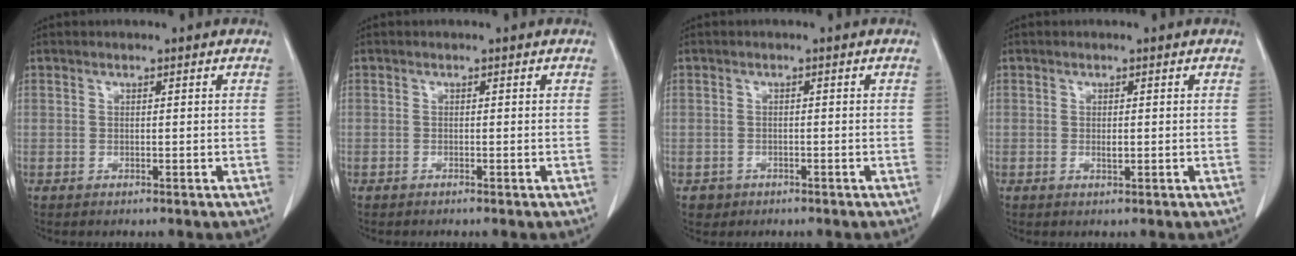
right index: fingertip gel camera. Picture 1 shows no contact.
{"total": 0.0}
{"total": 1.7, "force": [-0.9, 1.4, 0.0], "torque": [-0.003, 0.006, -0.013]}
{"total": 0.9, "force": [-0.1, 0.3, 0.9], "torque": [-0.017, -0.002, 0.000]}